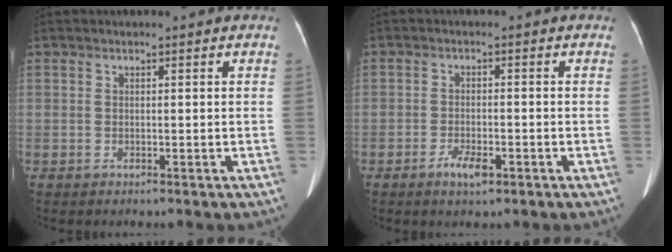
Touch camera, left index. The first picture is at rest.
{"total": 2.9, "force": [-1.7, 1.0, 2.1], "torque": [-0.043, 0.000, -0.030]}